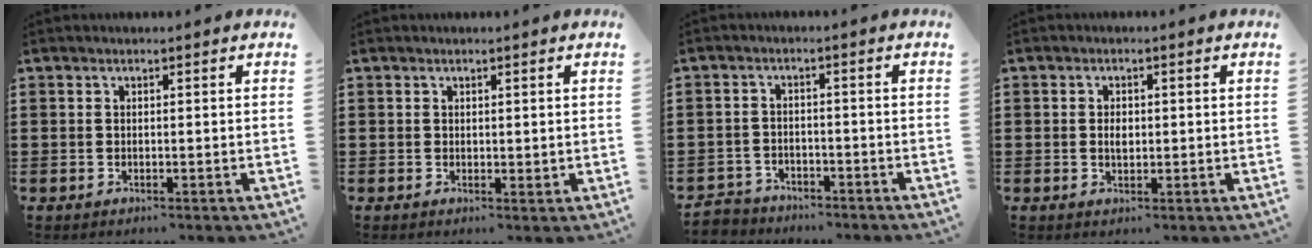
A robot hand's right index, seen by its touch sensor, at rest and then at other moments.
{"total": 0.6, "force": [0.3, 0.5, 0.2], "torque": [-0.005, 0.003, 0.006]}
{"total": 3.0, "force": [-2.8, 0.8, -0.4], "torque": [-0.002, 0.001, -0.063]}
{"total": 2.0, "force": [0.0, 1.1, 1.7], "torque": [-0.033, 0.005, -0.002]}